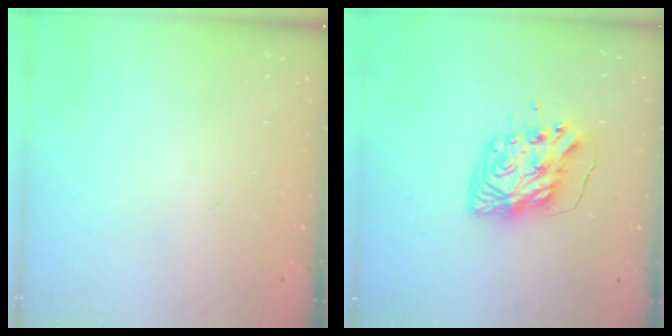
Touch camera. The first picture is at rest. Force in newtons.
{"total": 11.0, "press": 10.9, "slide": 1.6}